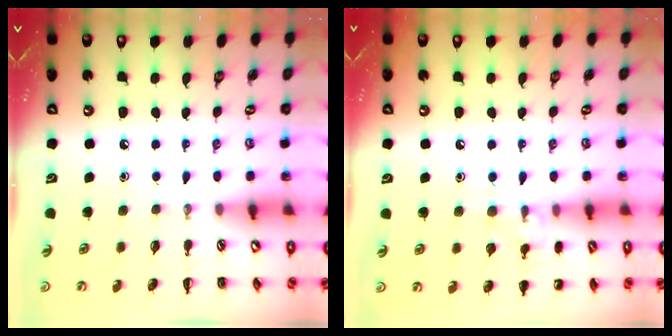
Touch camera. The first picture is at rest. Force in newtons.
{"total": 7.7, "press": 7.5, "slide": 1.8}